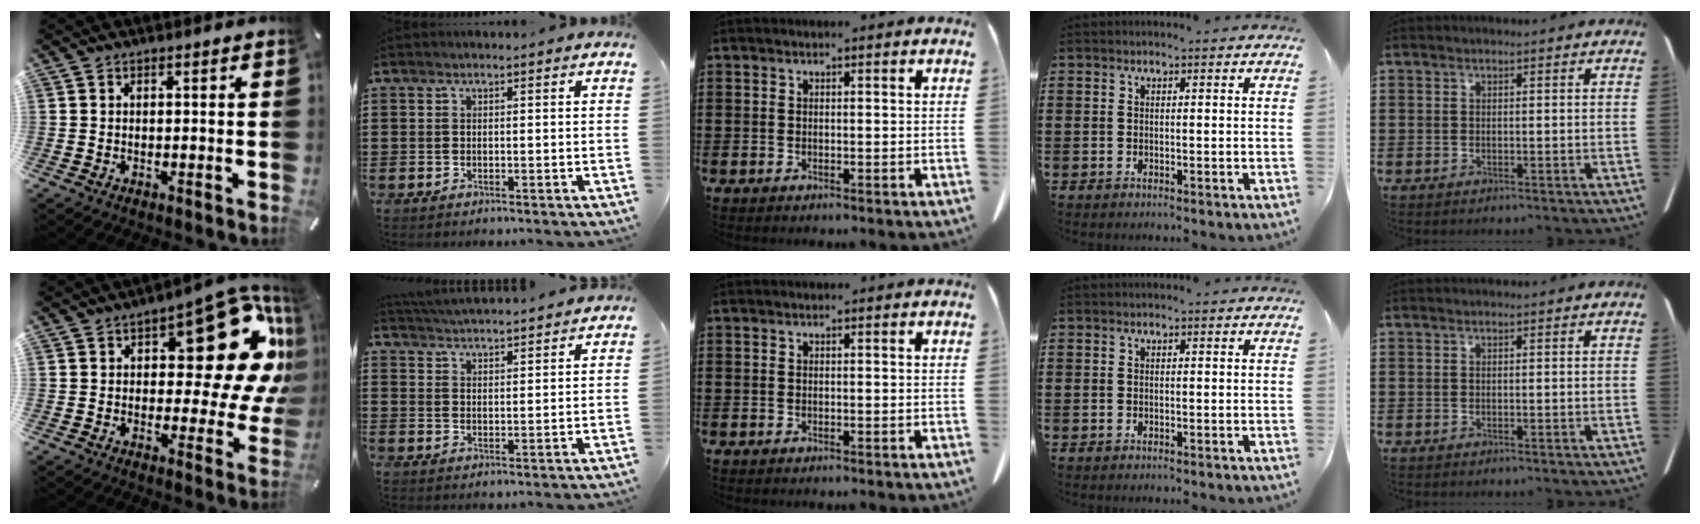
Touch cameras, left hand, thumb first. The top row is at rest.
{"thumb": {"total": 24.1, "force": [8.5, 11.9, 19.2], "torque": [-0.227, -0.060, 0.144]}, "index": {"total": 3.8, "force": [3.8, -0.2, 0.0], "torque": [-0.014, -0.020, 0.067]}}